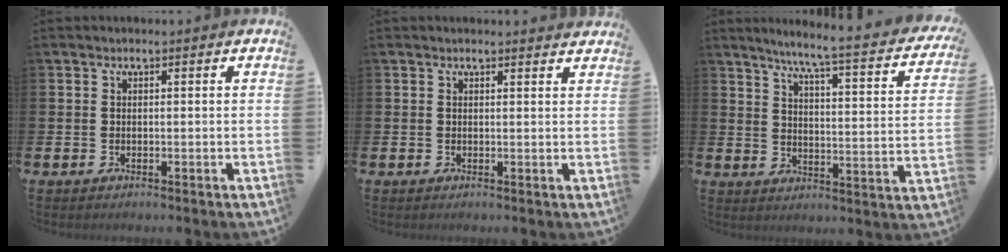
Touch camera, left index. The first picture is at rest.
{"total": 0.9, "force": [0.9, 0.0, 0.1], "torque": [0.005, -0.004, 0.015]}
{"total": 6.3, "force": [5.4, -0.1, 3.1], "torque": [-0.067, -0.052, 0.081]}